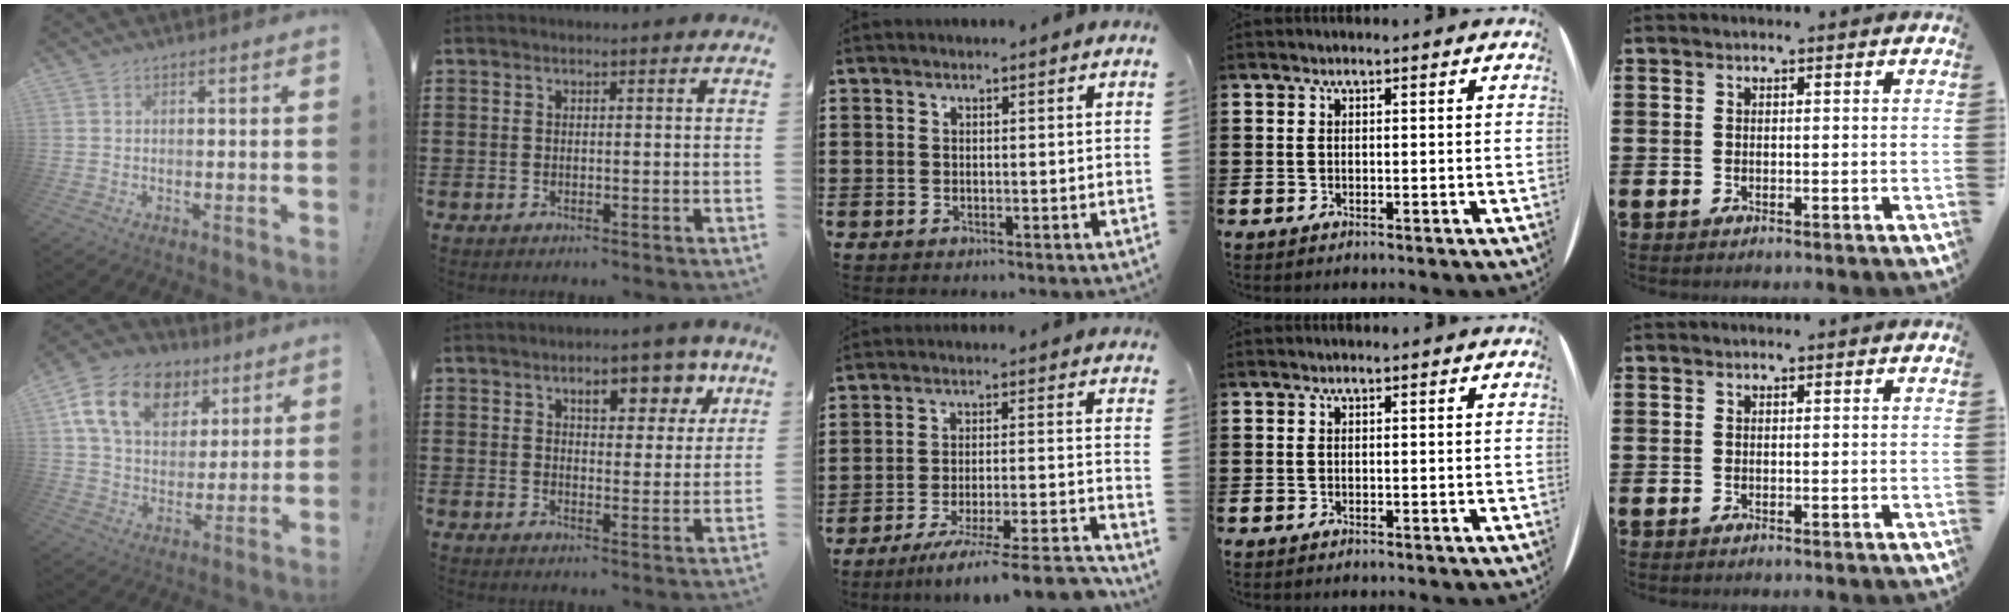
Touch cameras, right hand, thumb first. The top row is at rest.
{"thumb": {"total": 17.9, "force": [7.8, 12.4, 10.2], "torque": [-0.160, -0.023, 0.146]}, "index": {"total": 6.7, "force": [3.9, 3.3, 4.4], "torque": [-0.062, -0.004, 0.058]}, "middle": {"total": 8.8, "force": [-7.7, -0.3, 4.3], "torque": [-0.062, -0.003, -0.142]}}